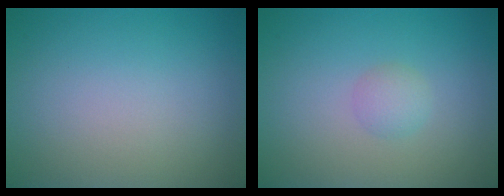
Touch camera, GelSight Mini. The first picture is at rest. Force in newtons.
{"total": 1.3, "press": 1.3, "slide": 0.1}